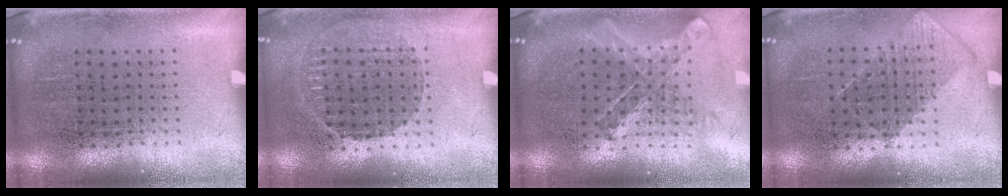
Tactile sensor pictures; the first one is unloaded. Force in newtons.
{"total": 1.0, "press": 1.0, "slide": 0.2}
{"total": 0.9, "press": 0.9, "slide": 0.0}
{"total": 0.9, "press": 0.7, "slide": 0.4}